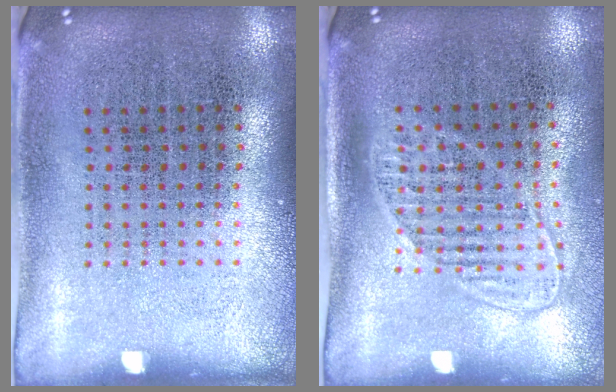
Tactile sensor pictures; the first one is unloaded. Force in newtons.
{"total": 1.4, "press": 1.1, "slide": 0.7}